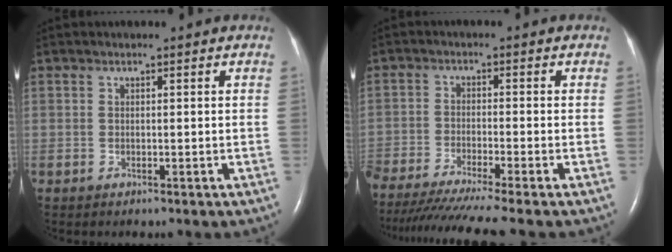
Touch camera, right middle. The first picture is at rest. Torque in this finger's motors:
{"motor_torque": [1.02, -1.12, 0.66, 0.21]}